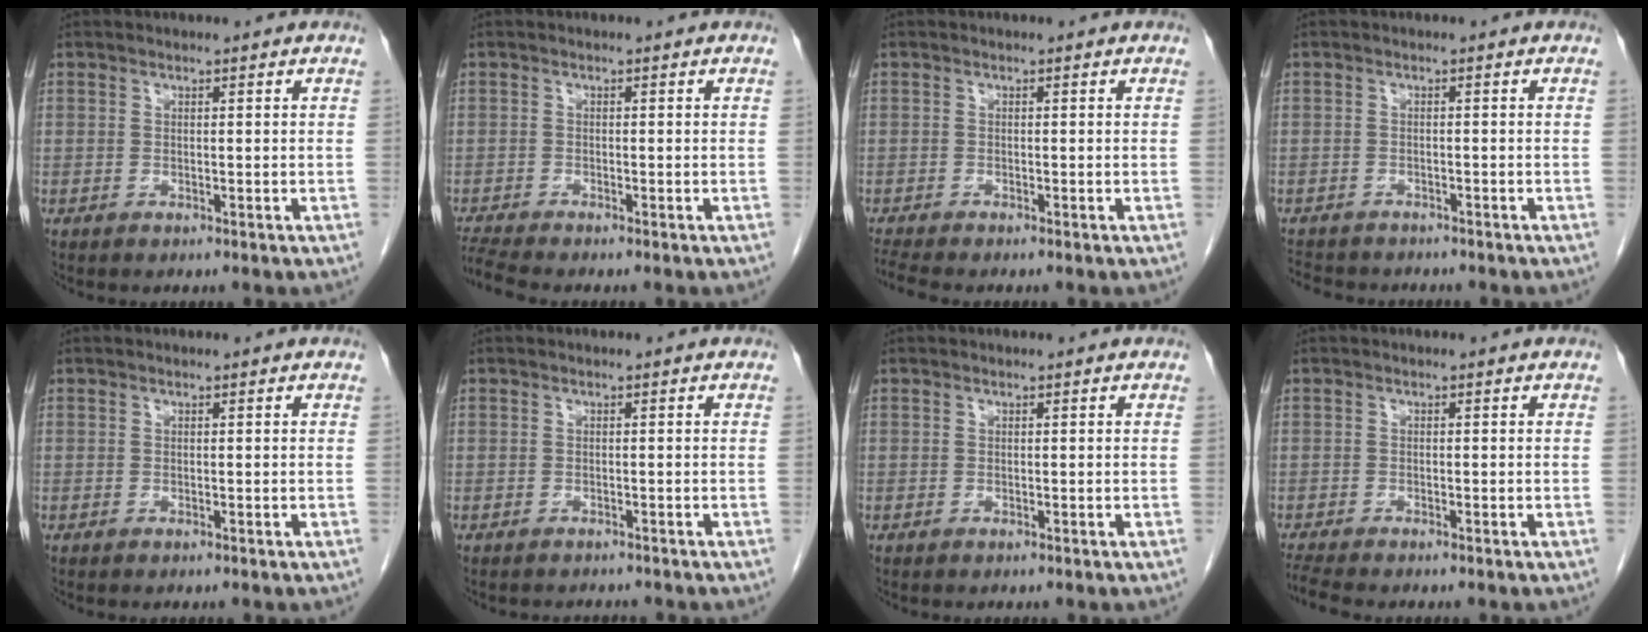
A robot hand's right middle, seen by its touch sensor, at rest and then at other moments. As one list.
[{"total": 2.6, "force": [-2.4, -0.9, 0.5], "torque": [-0.024, -0.016, -0.050]}, {"total": 1.9, "force": [-1.7, -0.5, 0.5], "torque": [-0.021, -0.010, -0.036]}, {"total": 6.0, "force": [-5.3, 2.3, 1.5], "torque": [-0.025, -0.004, -0.078]}, {"total": 0.0}, {"total": 2.3, "force": [-2.2, 0.7, 0.1], "torque": [-0.002, -0.004, -0.029]}, {"total": 0.0}, {"total": 2.2, "force": [-2.0, -0.5, 0.6], "torque": [-0.022, -0.012, -0.042]}]